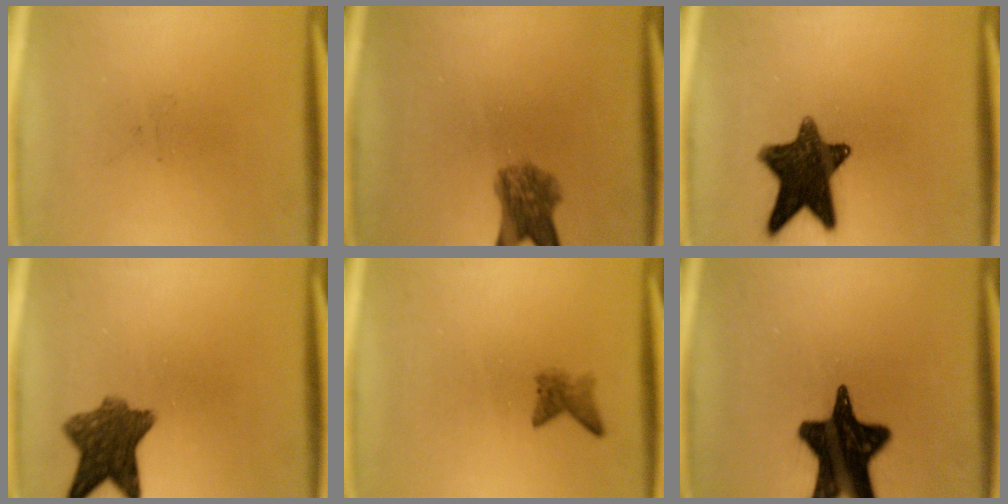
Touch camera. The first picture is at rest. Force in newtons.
{"total": 5.6}
{"total": 13.0}
{"total": 8.6}
{"total": 1.9}
{"total": 18.5}